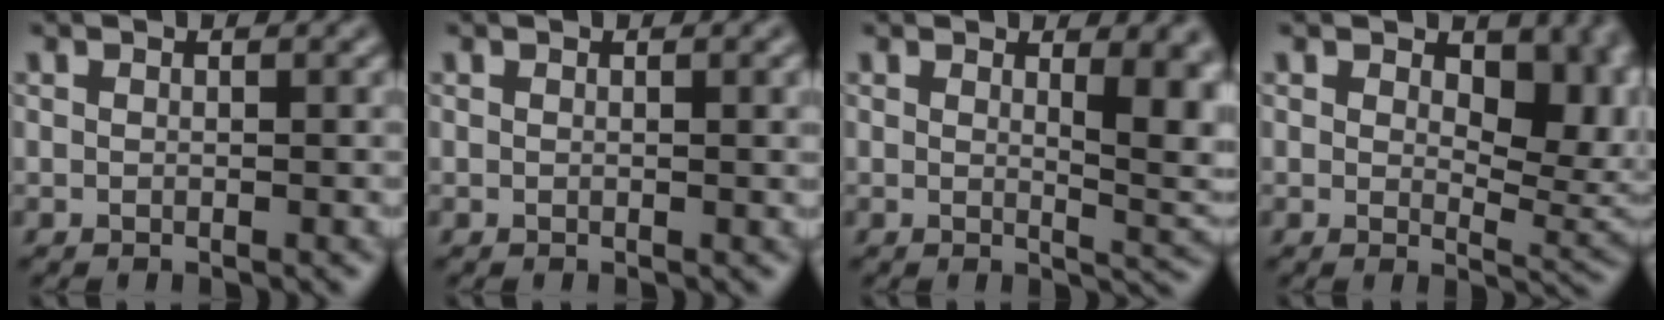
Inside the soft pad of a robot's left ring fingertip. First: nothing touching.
{"total": 0.9, "force": [0.2, 0.1, 0.9], "torque": [-0.011, 0.000, 0.002]}
{"total": 6.0, "force": [1.6, 2.1, 5.4], "torque": [-0.052, -0.007, 0.029]}
{"total": 7.3, "force": [1.9, 4.0, 5.8], "torque": [-0.076, -0.011, 0.031]}